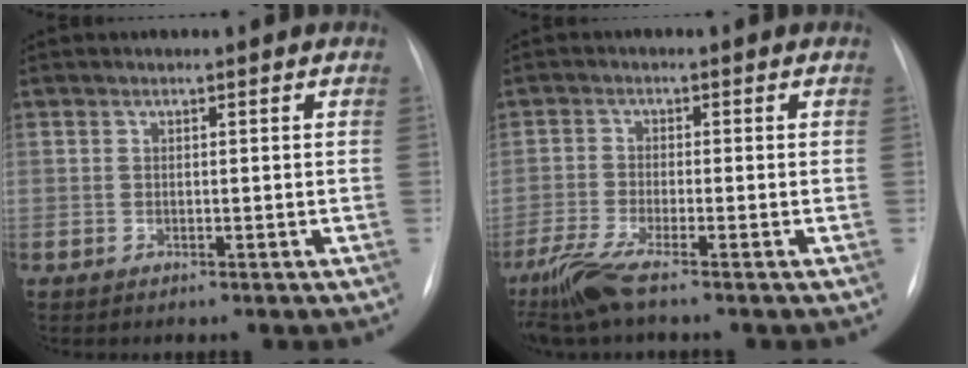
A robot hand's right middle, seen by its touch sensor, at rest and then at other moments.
{"total": 5.8, "force": [-4.3, 0.0, 3.8], "torque": [-0.089, -0.020, -0.090]}